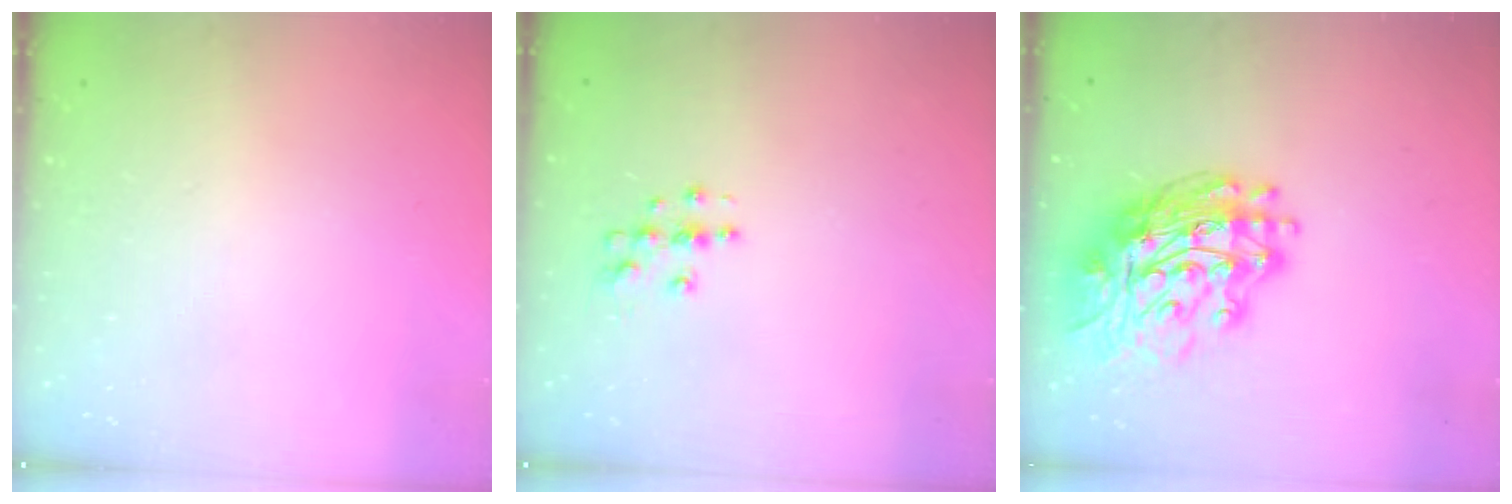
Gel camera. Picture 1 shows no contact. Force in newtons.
{"total": 3.9, "press": 3.9, "slide": 0.3}
{"total": 17.2, "press": 17.1, "slide": 1.9}